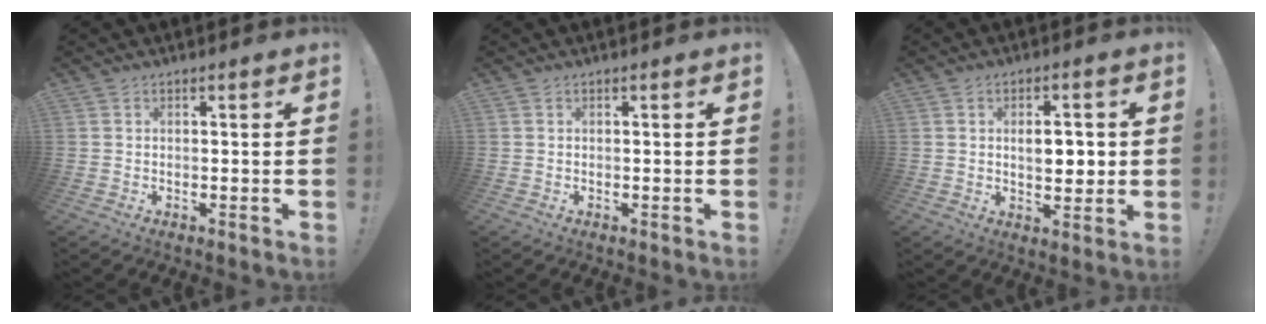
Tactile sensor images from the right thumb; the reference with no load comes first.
{"total": 0.0}
{"total": 5.9, "force": [0.4, 3.2, 5.0], "torque": [-0.064, -0.003, 0.002]}